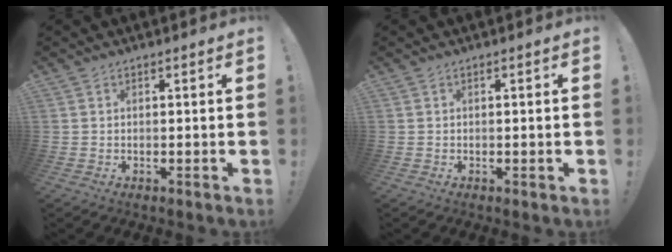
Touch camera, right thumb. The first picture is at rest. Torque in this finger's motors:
{"motor_torque": [-0.06, -0.02, 0.26, -0.18, 0.01]}